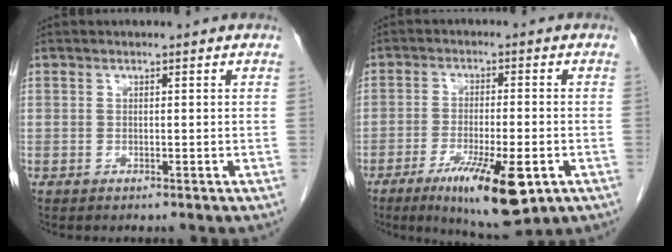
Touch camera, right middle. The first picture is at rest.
{"total": 12.3, "force": [-5.9, 2.5, 10.5], "torque": [-0.167, -0.024, -0.085]}